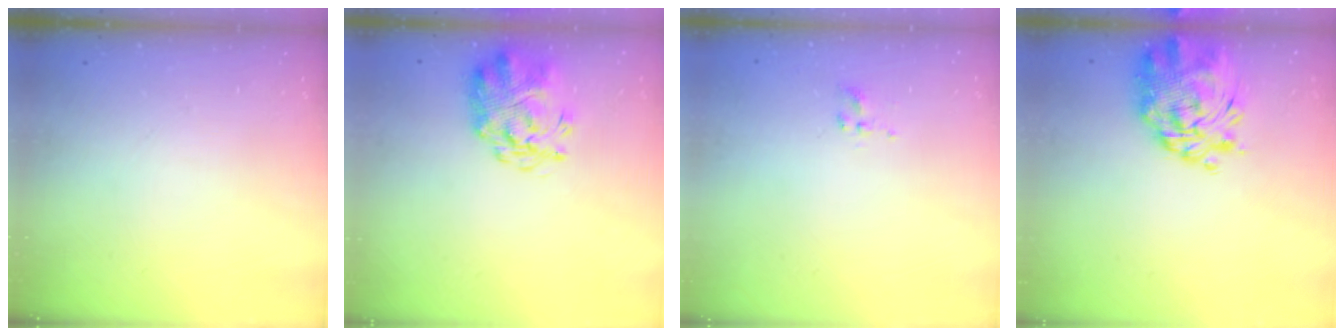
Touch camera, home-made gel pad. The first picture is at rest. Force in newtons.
{"total": 3.8, "press": 3.4, "slide": 1.6}
{"total": 1.8, "press": 1.5, "slide": 0.9}
{"total": 8.3, "press": 7.7, "slide": 3.1}